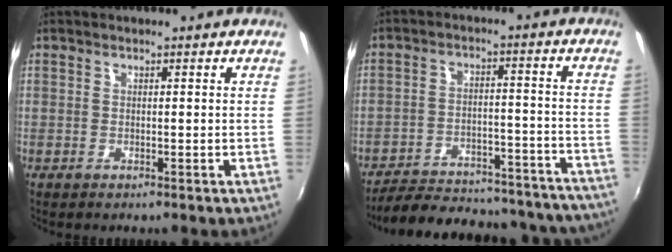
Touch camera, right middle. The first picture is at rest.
{"total": 29.2, "force": [-26.1, 8.0, 10.2], "torque": [-0.182, 0.017, -0.321]}